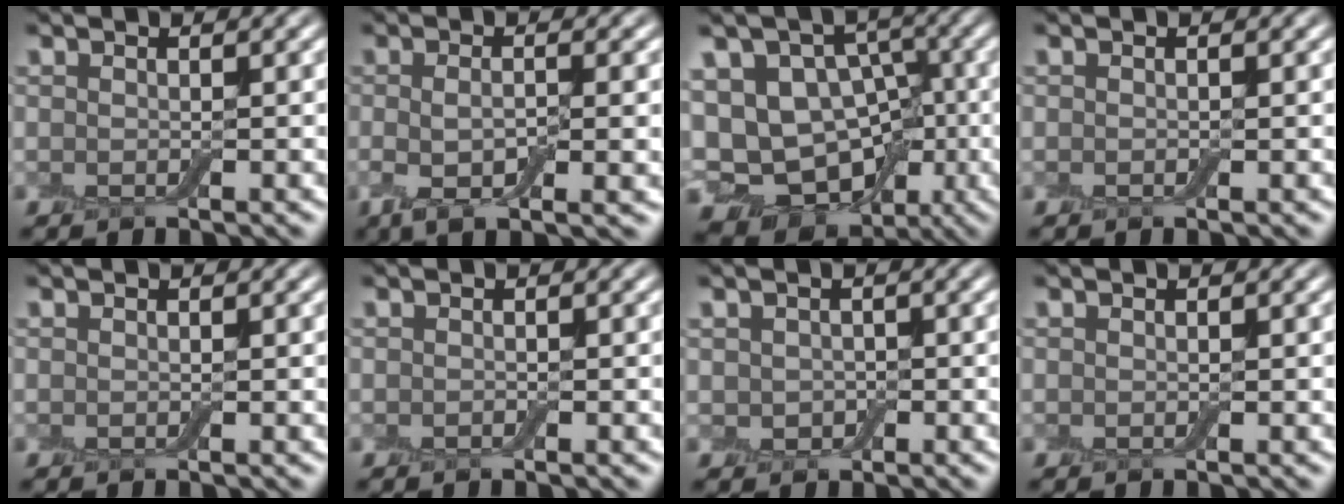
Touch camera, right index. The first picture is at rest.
{"total": 5.5, "force": [-1.4, 1.7, 5.1], "torque": [-0.094, -0.013, -0.023]}
{"total": 15.3, "force": [-3.8, 12.0, 8.7], "torque": [-0.139, 0.014, -0.070]}
{"total": 0.0}
{"total": 0.0}
{"total": 0.0}
{"total": 1.5, "force": [-0.1, 1.4, 0.7], "torque": [-0.014, -0.004, -0.005]}
{"total": 0.0}